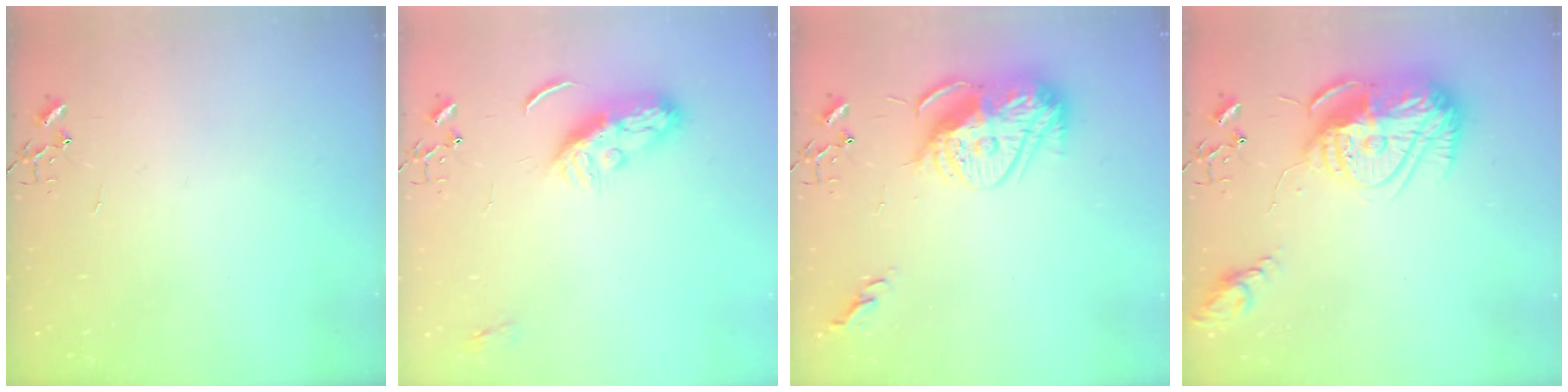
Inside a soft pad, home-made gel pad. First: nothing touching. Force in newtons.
{"total": 8.8, "press": 8.8, "slide": 0.5}
{"total": 15.6, "press": 15.6, "slide": 1.2}
{"total": 18.7, "press": 18.6, "slide": 1.7}